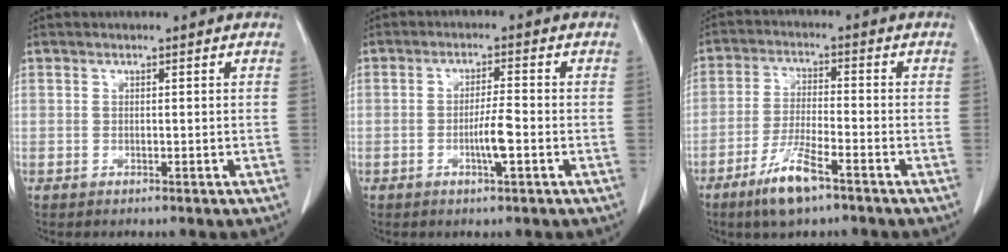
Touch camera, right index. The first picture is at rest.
{"total": 4.1, "force": [-1.2, 0.1, 3.9], "torque": [-0.068, -0.002, -0.021]}
{"total": 7.9, "force": [-5.1, 1.2, 5.9], "torque": [-0.121, -0.013, -0.093]}